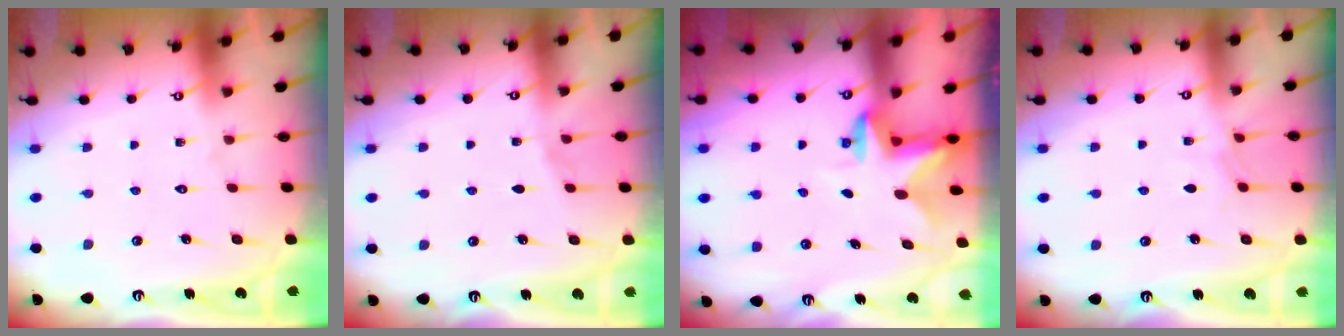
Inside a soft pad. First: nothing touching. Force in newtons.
{"total": 2.8, "press": 2.7, "slide": 0.3}
{"total": 2.6, "press": 2.6, "slide": 0.5}
{"total": 3.7, "press": 3.6, "slide": 0.6}